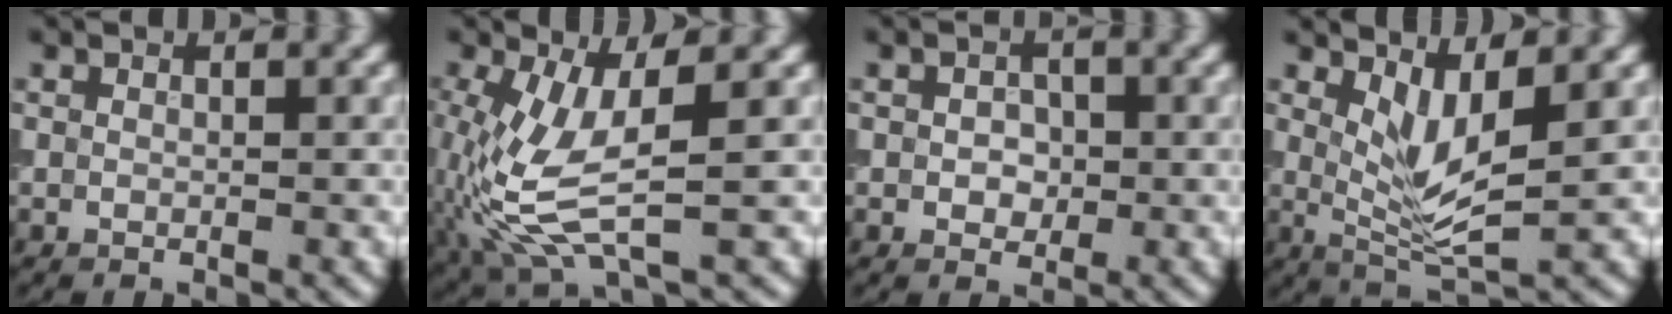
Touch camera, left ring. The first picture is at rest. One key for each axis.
{"total": 7.1, "fx": -1.0, "fy": 2.7, "fz": 6.5, "tx": -0.169, "ty": -0.007, "tz": -0.016}
{"total": 1.7, "fx": -0.1, "fy": 1.4, "fz": 1.0, "tx": -0.015, "ty": -0.001, "tz": -0.004}
{"total": 4.0, "fx": 1.3, "fy": 1.0, "fz": 3.6, "tx": -0.076, "ty": -0.012, "tz": 0.029}